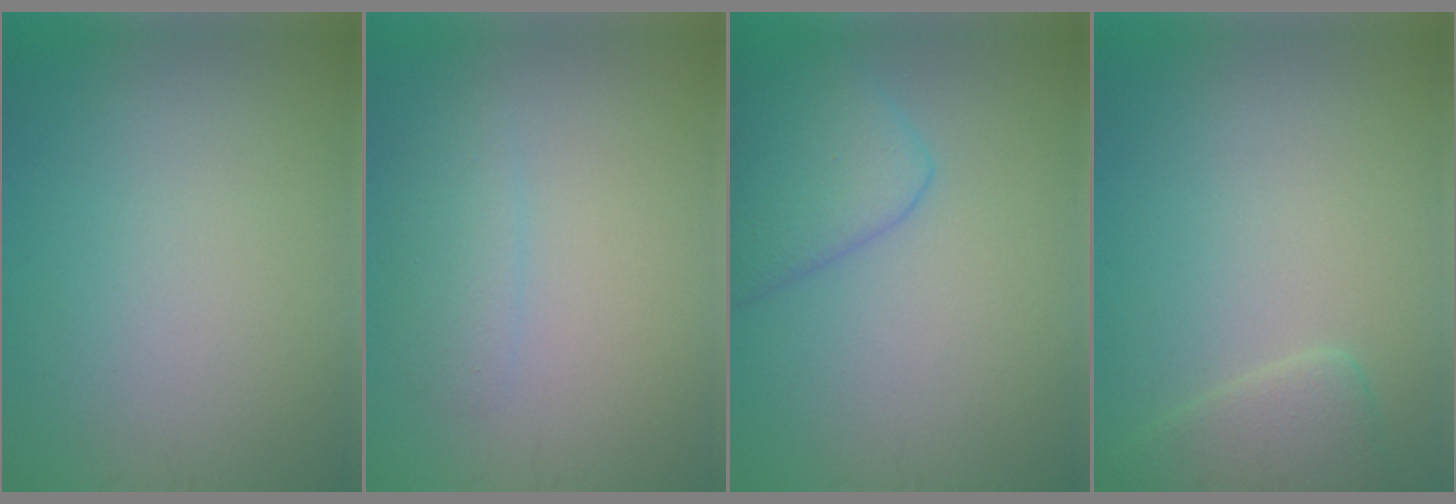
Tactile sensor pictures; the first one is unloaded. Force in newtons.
{"total": 1.6, "press": 1.6, "slide": 0.0}
{"total": 4.6, "press": 4.6, "slide": 0.2}
{"total": 2.9, "press": 2.9, "slide": 0.3}